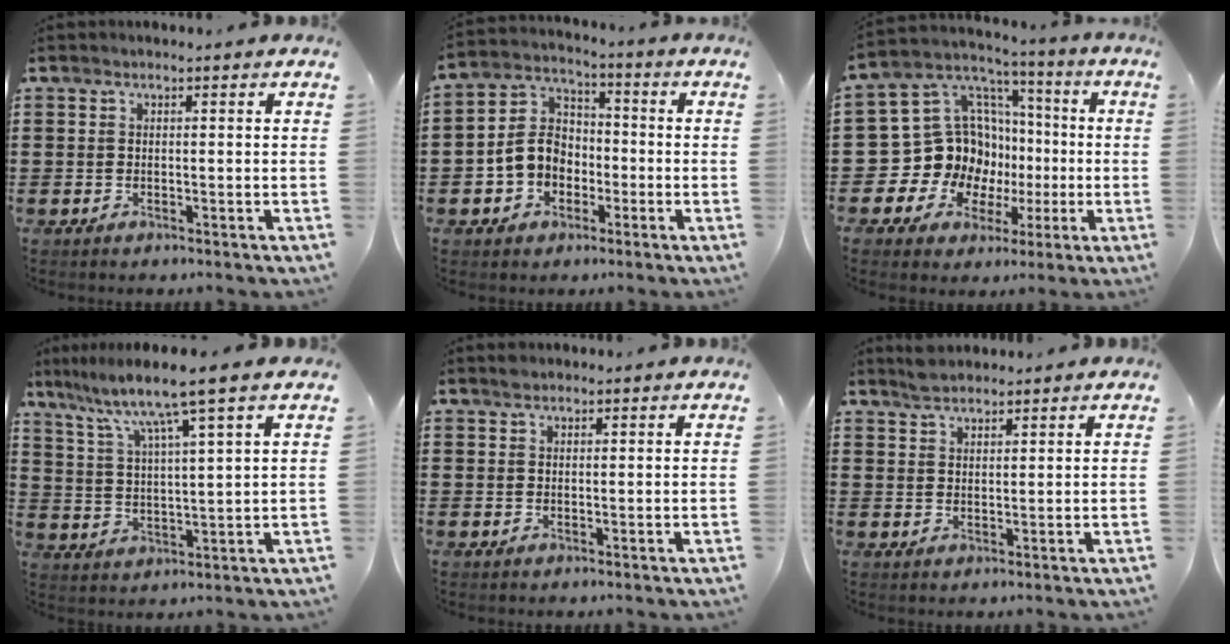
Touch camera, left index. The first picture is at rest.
{"total": 7.1, "force": [-2.1, 6.0, 3.2], "torque": [-0.092, 0.017, -0.044]}
{"total": 14.3, "force": [-1.3, 13.4, 4.9], "torque": [-0.140, -0.022, 0.000]}
{"total": 7.5, "force": [5.7, -0.7, 4.8], "torque": [-0.116, -0.033, 0.090]}
{"total": 1.2, "force": [1.0, 0.6, 0.1], "torque": [-0.006, 0.003, 0.020]}
{"total": 2.9, "force": [2.7, 0.9, 0.5], "torque": [-0.016, 0.002, 0.052]}